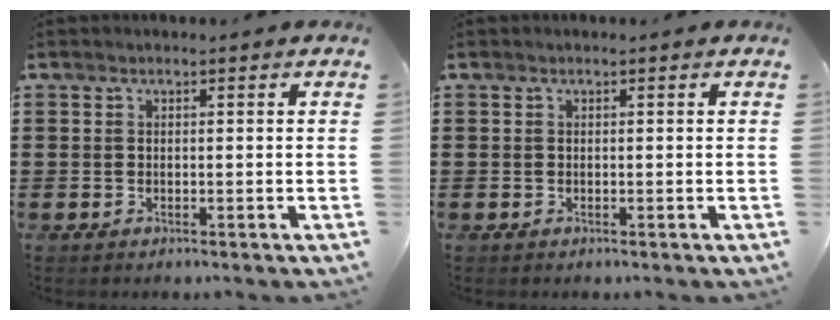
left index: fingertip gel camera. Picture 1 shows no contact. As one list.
[{"total": 0.0}]